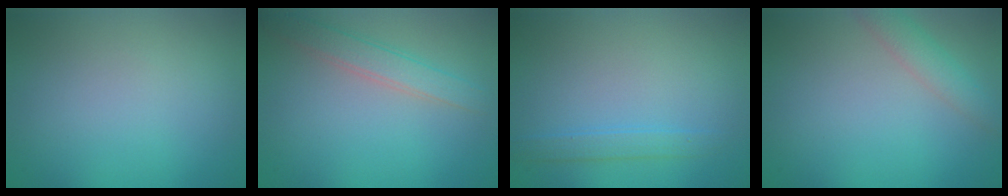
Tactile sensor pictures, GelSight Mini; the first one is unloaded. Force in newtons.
{"total": 2.7, "press": 2.7, "slide": 0.1}
{"total": 1.5, "press": 1.5, "slide": 0.2}
{"total": 2.5, "press": 2.5, "slide": 0.1}